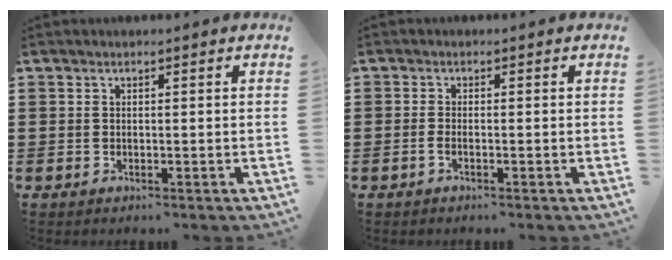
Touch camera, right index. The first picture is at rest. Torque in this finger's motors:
{"motor_torque": [0.22, 0.19, 0.01, 0.00]}